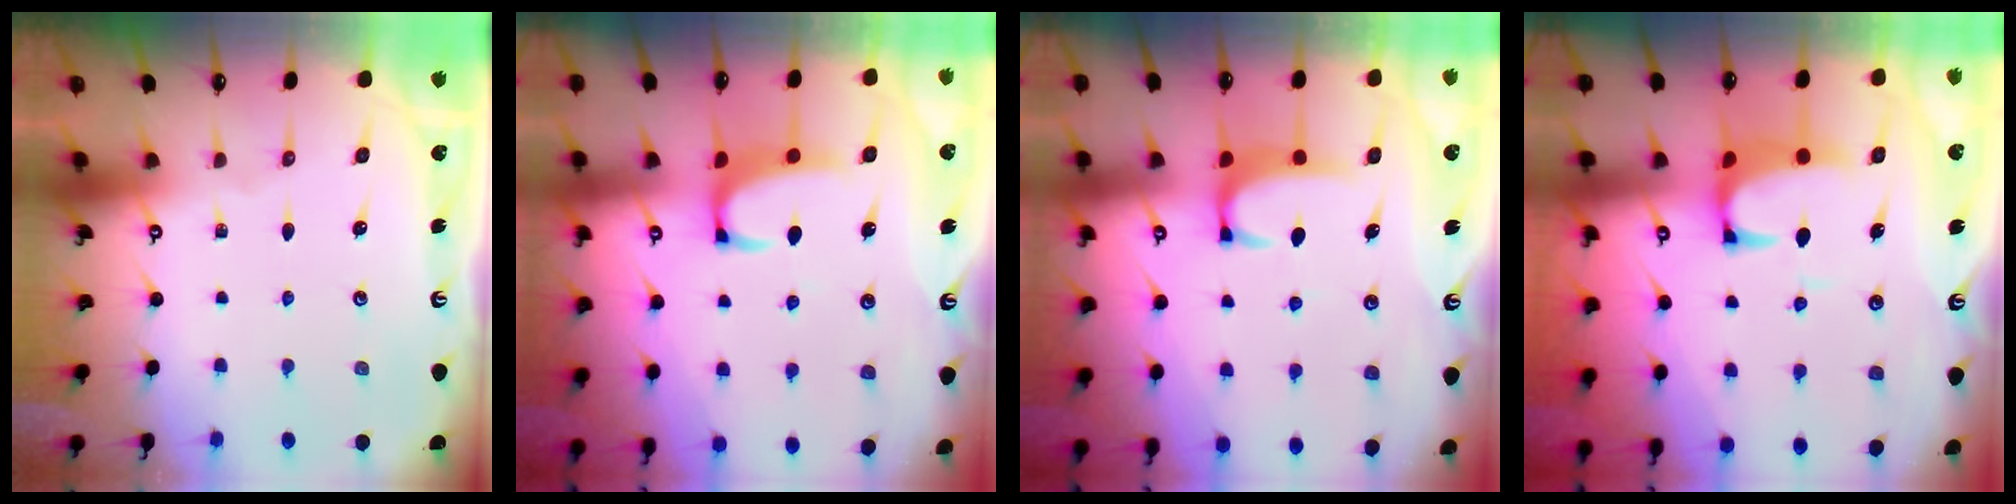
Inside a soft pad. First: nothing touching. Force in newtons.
{"total": 2.4, "press": 2.3, "slide": 0.7}
{"total": 2.5, "press": 2.4, "slide": 0.6}
{"total": 2.5, "press": 2.3, "slide": 1.1}